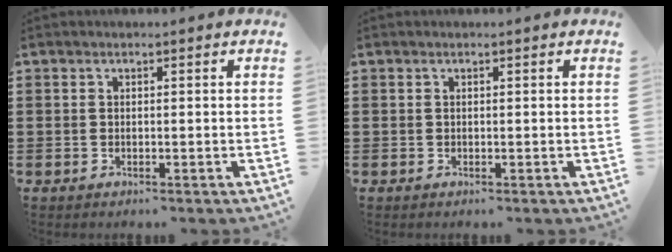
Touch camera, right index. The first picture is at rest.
{"total": 0.0}